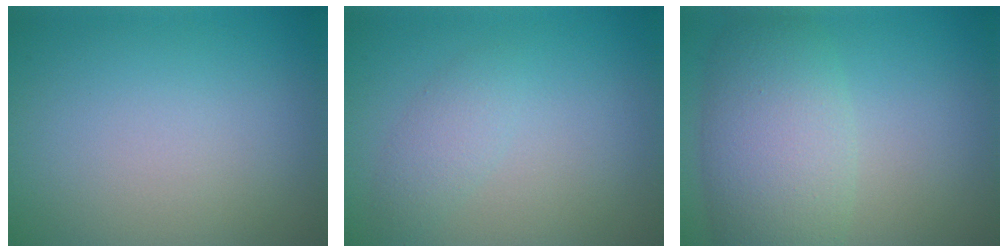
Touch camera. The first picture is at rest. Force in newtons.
{"total": 1.8, "press": 1.8, "slide": 0.1}
{"total": 6.9, "press": 6.9, "slide": 0.2}